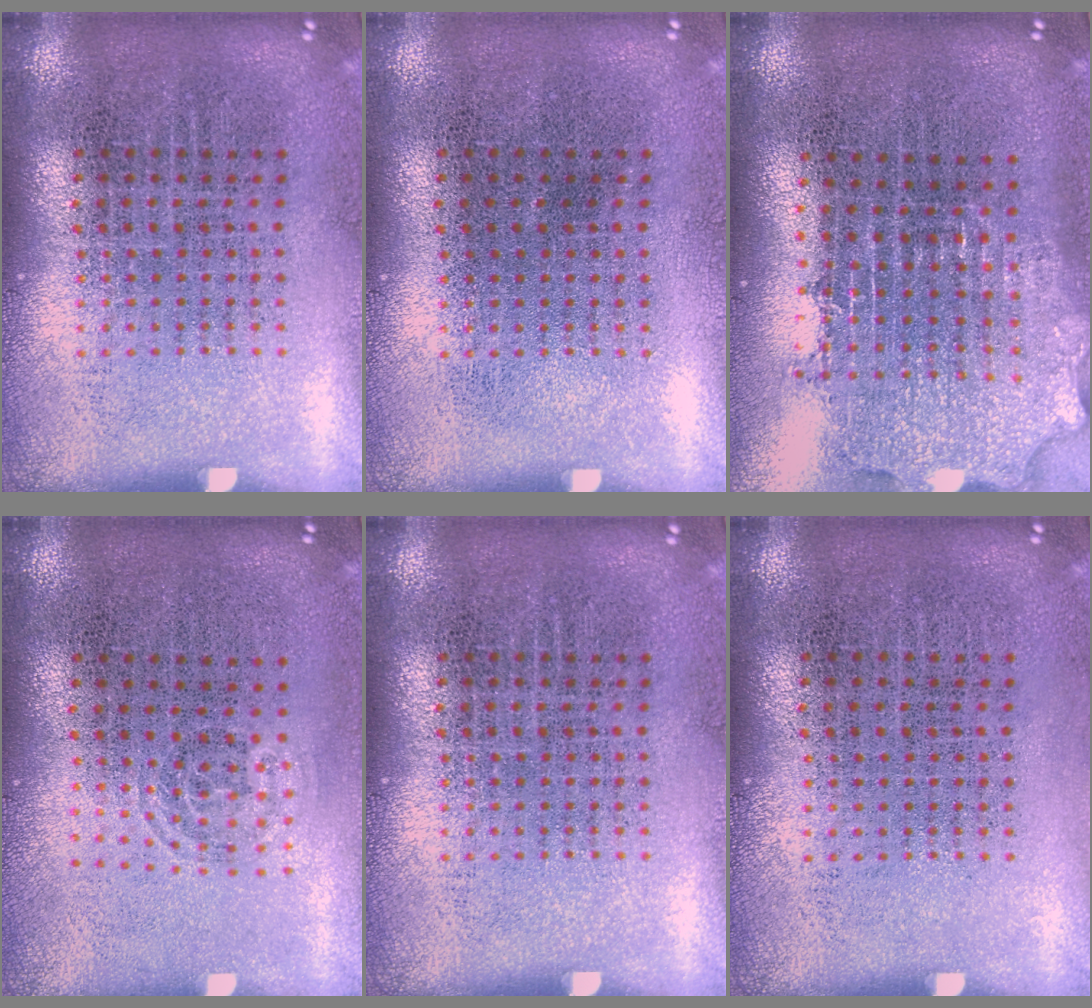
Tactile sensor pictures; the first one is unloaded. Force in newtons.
{"total": 0.0}
{"total": 1.9, "press": 1.5, "slide": 1.1}
{"total": 0.7, "press": 0.5, "slide": 0.5}
{"total": 0.0}
{"total": 0.0}